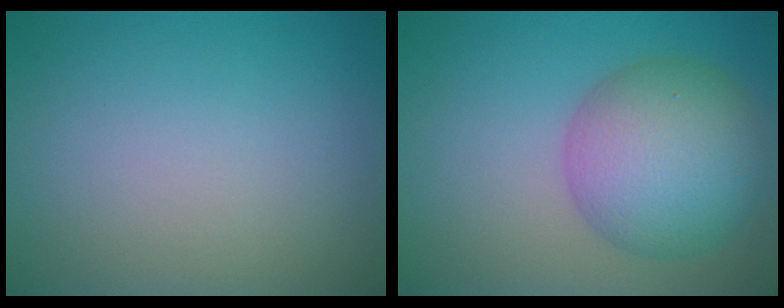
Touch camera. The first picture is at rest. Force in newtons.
{"total": 8.3, "press": 8.3, "slide": 0.3}